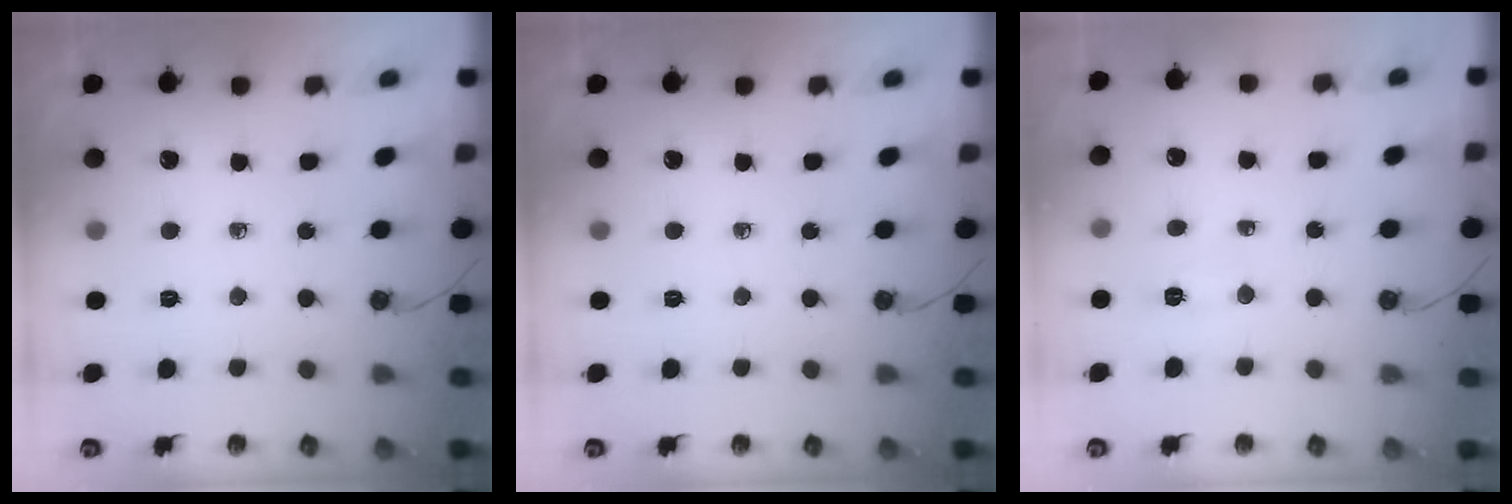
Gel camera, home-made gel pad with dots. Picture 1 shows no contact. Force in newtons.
{"total": 0.0}
{"total": 3.9, "press": 3.6, "slide": 1.5}